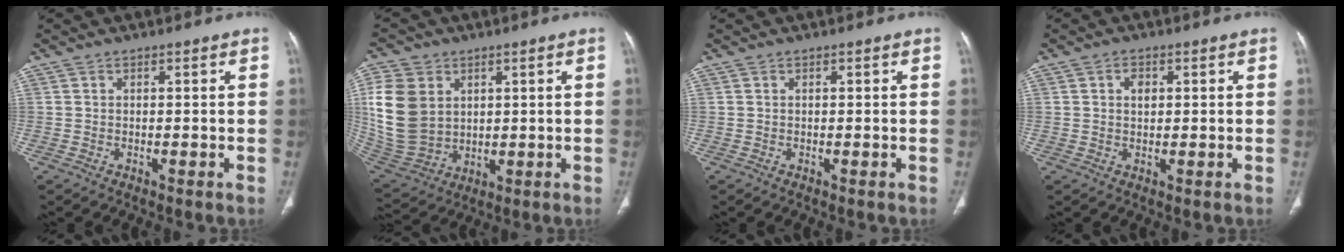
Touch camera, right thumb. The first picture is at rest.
{"total": 15.5, "force": [3.5, 12.0, 9.2], "torque": [-0.182, -0.010, 0.085]}
{"total": 0.0}
{"total": 2.5, "force": [0.7, 1.7, 1.7], "torque": [-0.017, 0.001, 0.011]}